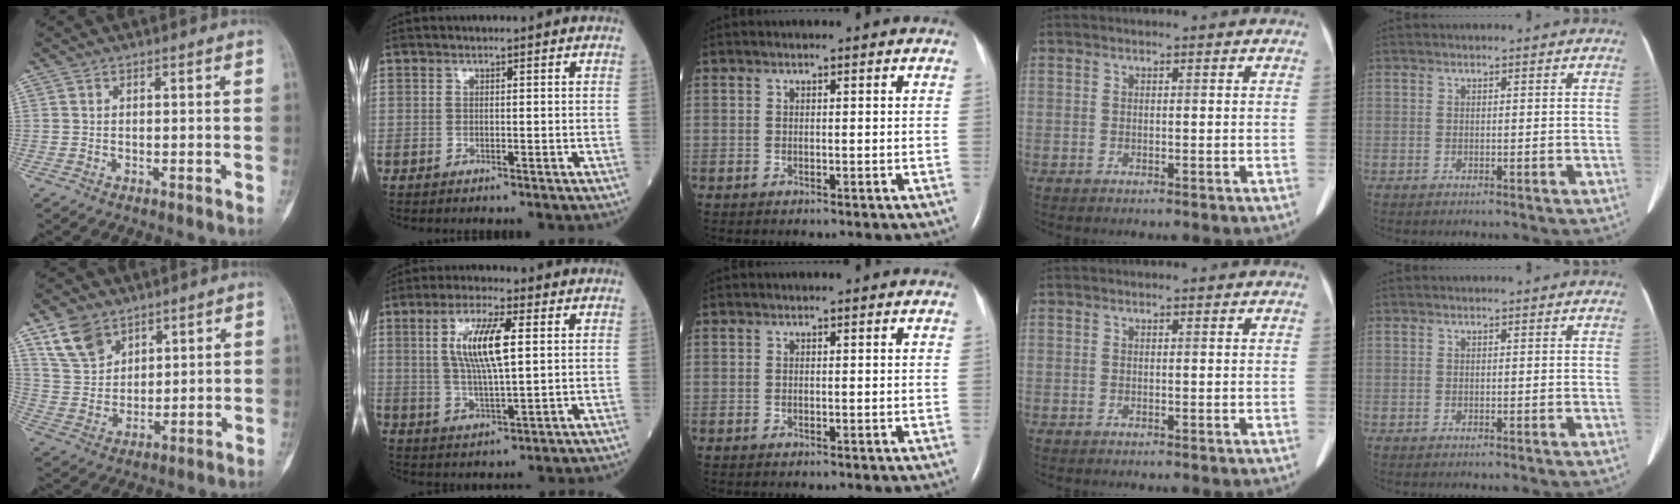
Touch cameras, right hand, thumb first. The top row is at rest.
{"thumb": {"total": 9.2, "force": [6.1, 5.9, 3.6], "torque": [-0.053, -0.023, 0.128]}, "index": {"total": 10.0, "force": [2.4, 1.9, 9.5], "torque": [-0.185, 0.003, 0.047]}}